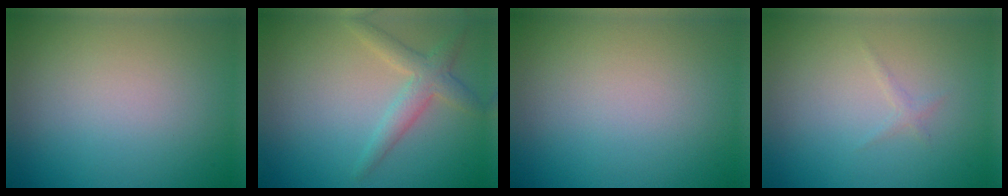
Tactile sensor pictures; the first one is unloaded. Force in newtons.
{"total": 2.8, "press": 2.8, "slide": 0.1}
{"total": 0.0}
{"total": 0.6, "press": 0.6, "slide": 0.1}